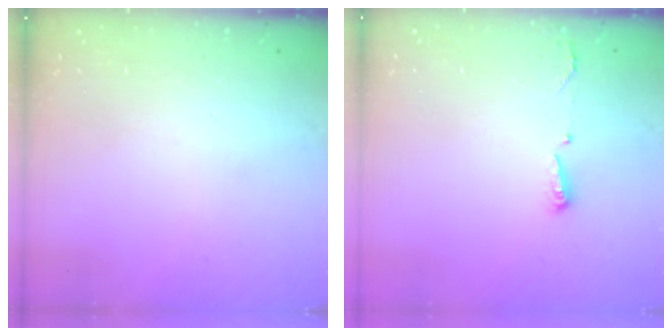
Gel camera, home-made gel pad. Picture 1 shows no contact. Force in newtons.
{"total": 2.9, "press": 2.8, "slide": 0.6}